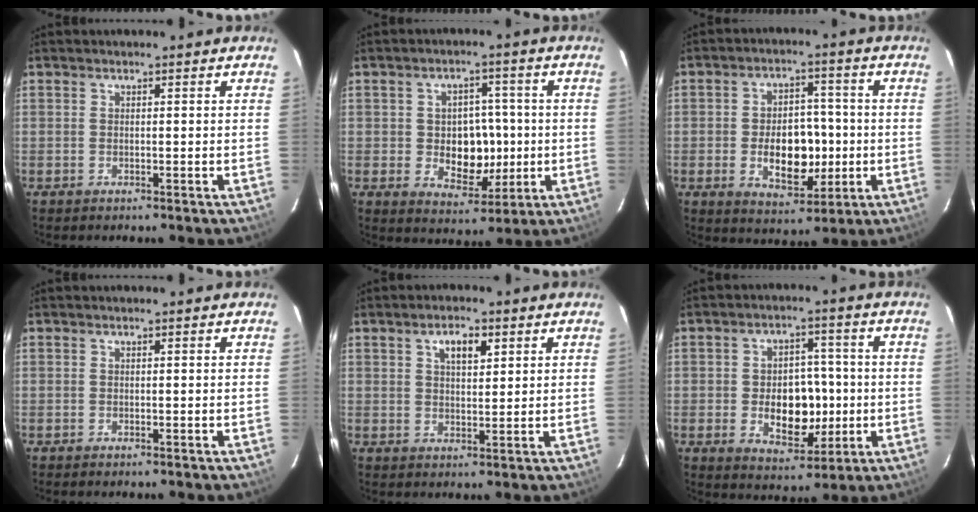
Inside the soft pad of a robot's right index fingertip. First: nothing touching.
{"total": 8.7, "force": [-0.8, 6.7, 5.4], "torque": [-0.098, 0.003, 0.002]}
{"total": 10.9, "force": [-2.0, 6.7, 8.3], "torque": [-0.150, 0.007, -0.016]}
{"total": 0.0}
{"total": 4.6, "force": [2.2, 2.1, 3.5], "torque": [-0.059, 0.011, 0.038]}
{"total": 10.5, "force": [-1.6, 7.1, 7.5], "torque": [-0.136, 0.003, -0.008]}